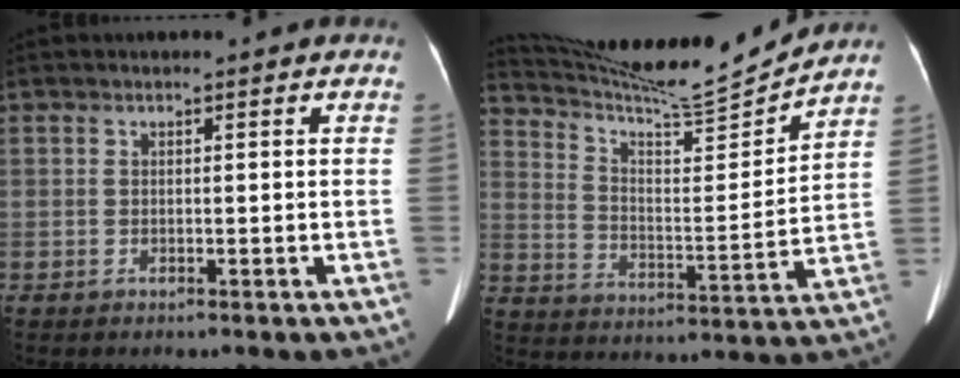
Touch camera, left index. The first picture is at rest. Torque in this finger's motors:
{"motor_torque": [0.74, -1.40, 0.19, 0.11]}